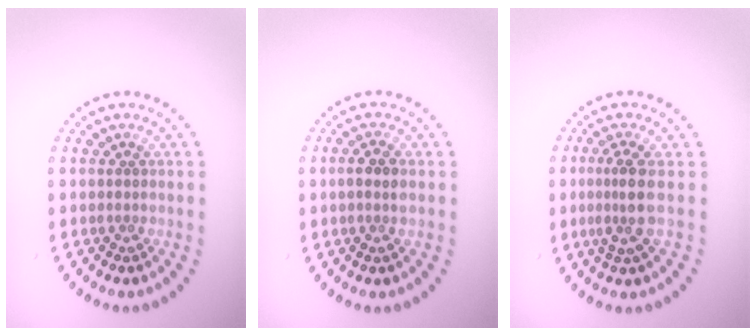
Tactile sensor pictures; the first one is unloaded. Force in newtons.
{"total": 1.8, "press": 1.6, "slide": 0.9}
{"total": 2.6, "press": 1.9, "slide": 1.8}